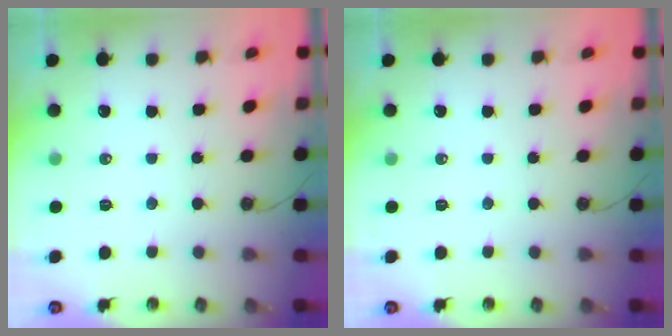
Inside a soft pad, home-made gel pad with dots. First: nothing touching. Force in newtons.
{"total": 0.0}